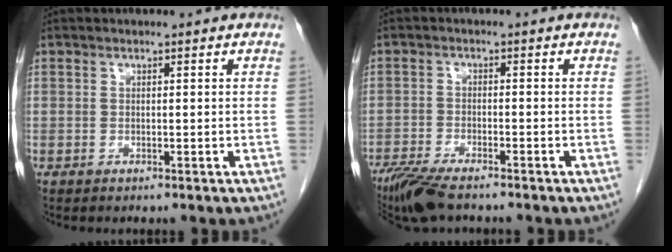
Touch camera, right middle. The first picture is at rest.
{"total": 7.3, "force": [-6.0, 1.2, 4.1], "torque": [-0.075, -0.019, -0.108]}